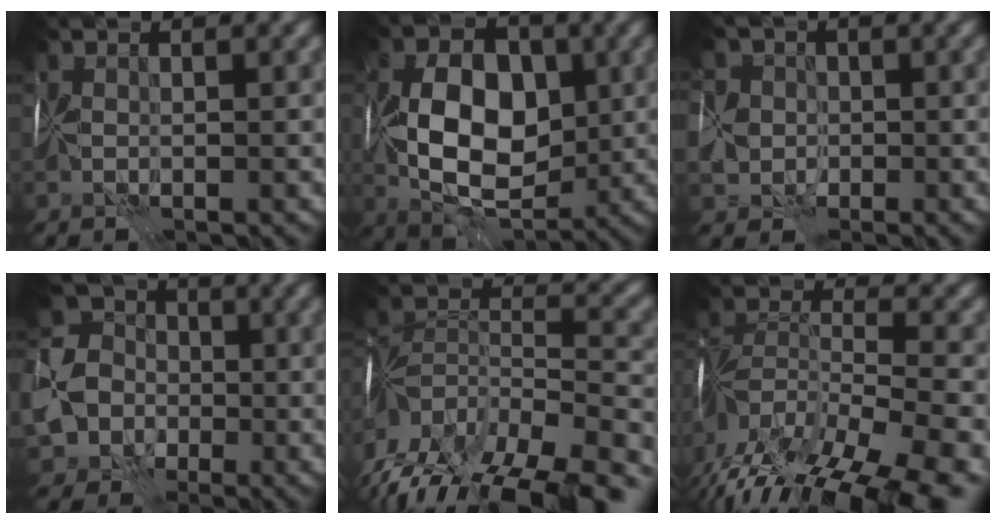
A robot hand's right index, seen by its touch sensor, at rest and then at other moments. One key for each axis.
{"total": 9.7, "fx": 0.2, "fy": 6.3, "fz": 7.3, "tx": -0.126, "ty": 0.011, "tz": -0.001}
{"total": 7.1, "fx": -1.7, "fy": 6.5, "fz": 2.4, "tx": -0.045, "ty": 0.012, "tz": -0.068}
{"total": 8.1, "fx": -2.2, "fy": 7.1, "fz": 3.4, "tx": -0.074, "ty": -0.009, "tz": -0.049}
{"total": 16.3, "fx": -11.3, "fy": 6.9, "fz": 9.4, "tx": -0.154, "ty": 0.002, "tz": -0.153}
{"total": 16.4, "fx": -11.3, "fy": 6.5, "fz": 10.0, "tx": -0.170, "ty": -0.016, "tz": -0.153}